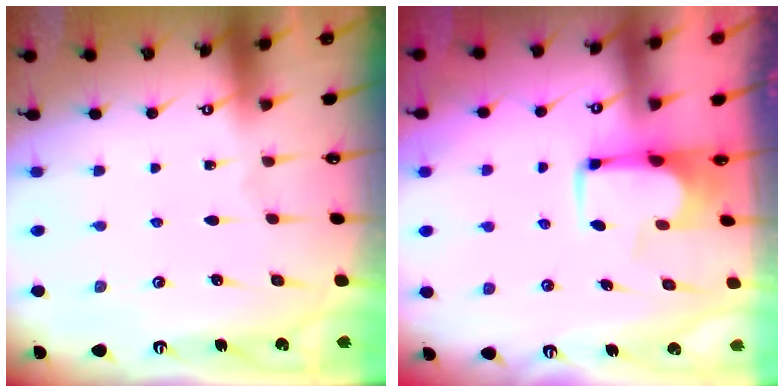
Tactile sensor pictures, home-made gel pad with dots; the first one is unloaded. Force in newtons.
{"total": 3.6, "press": 3.5, "slide": 0.4}